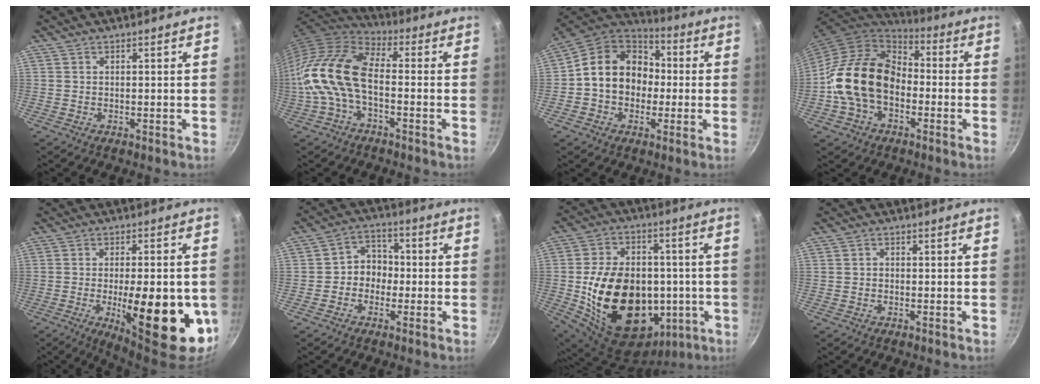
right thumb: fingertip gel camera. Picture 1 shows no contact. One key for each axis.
{"total": 15.5, "fx": -2.9, "fy": 8.2, "fz": 12.8, "tx": -0.250, "ty": 0.037, "tz": -0.074}
{"total": 16.4, "fx": 0.0, "fy": 13.4, "fz": 9.4, "tx": -0.121, "ty": 0.043, "tz": -0.015}
{"total": 17.6, "fx": -2.8, "fy": 12.6, "fz": 11.9, "tx": -0.181, "ty": 0.043, "tz": -0.065}
{"total": 20.6, "fx": -4.9, "fy": 7.1, "fz": 18.6, "tx": -0.236, "ty": 0.004, "tz": -0.058}
{"total": 6.3, "fx": -1.1, "fy": 5.4, "fz": 3.1, "tx": -0.007, "ty": 0.025, "tz": -0.031}
{"total": 27.7, "fx": -3.2, "fy": 19.7, "fz": 19.2, "tx": -0.316, "ty": 0.027, "tz": -0.028}
{"total": 1.0, "fx": -0.3, "fy": 0.9, "fz": 0.5, "tx": -0.008, "ty": 0.004, "tz": -0.009}